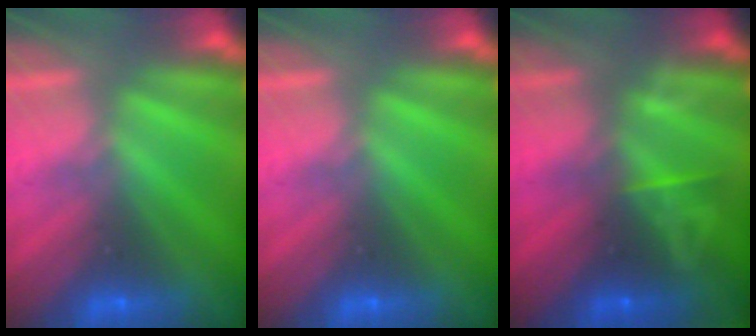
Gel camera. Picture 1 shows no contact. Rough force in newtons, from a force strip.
{"total": 0.0}
{"total": 7.1}